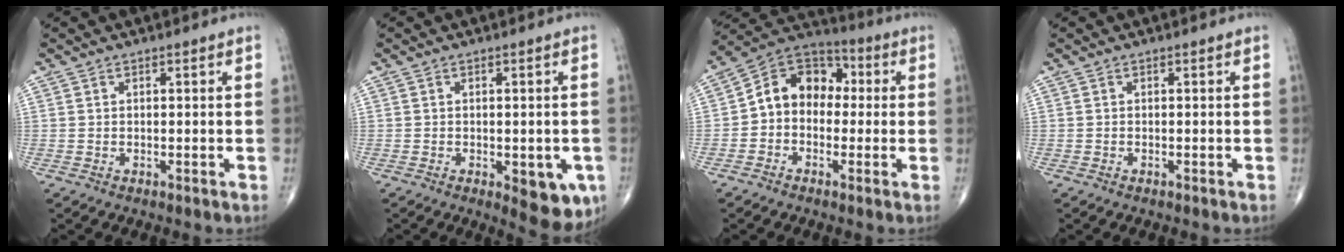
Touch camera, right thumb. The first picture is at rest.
{"total": 6.6, "force": [-2.1, 3.0, 5.5], "torque": [-0.047, -0.008, -0.019]}
{"total": 11.3, "force": [-0.1, 8.8, 7.0], "torque": [-0.082, 0.044, -0.022]}
{"total": 0.0}